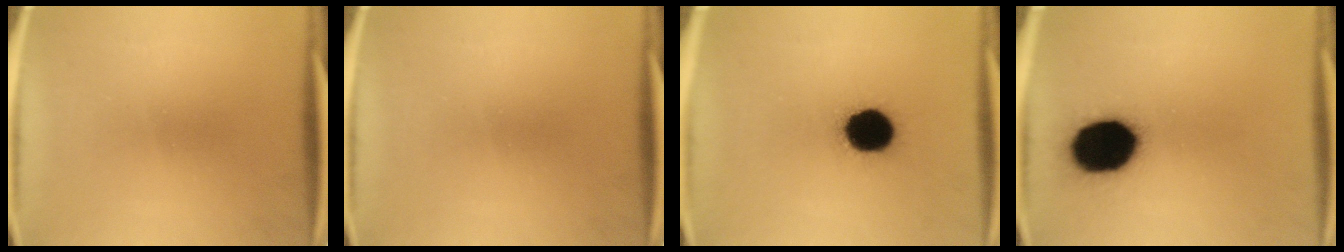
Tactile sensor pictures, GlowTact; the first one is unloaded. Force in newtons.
{"total": 0.0}
{"total": 14.9}
{"total": 19.8}